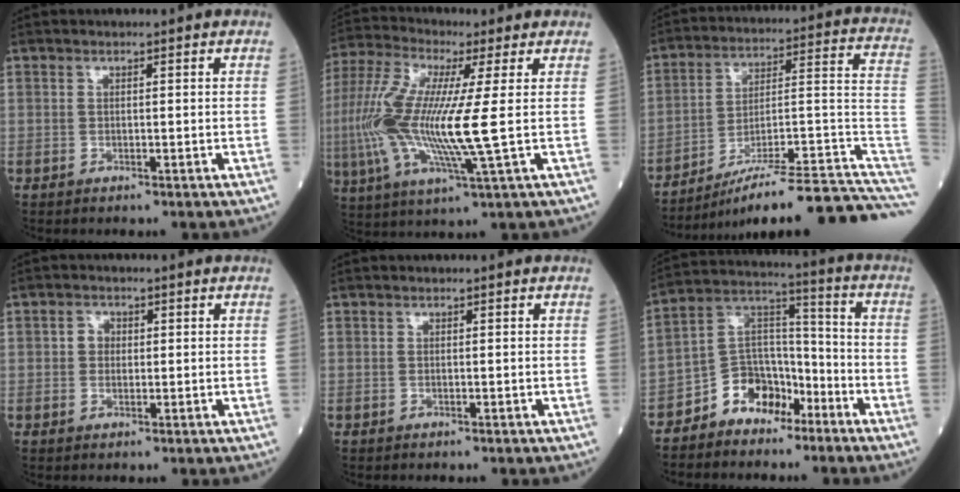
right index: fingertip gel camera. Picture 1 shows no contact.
{"total": 16.7, "force": [-0.3, 1.5, 16.6], "torque": [-0.370, -0.009, -0.014]}
{"total": 22.7, "force": [-18.1, 1.3, 13.7], "torque": [-0.107, 0.042, -0.261]}
{"total": 1.9, "force": [0.2, 1.7, 0.9], "torque": [-0.012, 0.007, 0.002]}
{"total": 0.0}
{"total": 9.1, "force": [-6.1, 5.8, 3.5], "torque": [-0.067, 0.043, -0.113]}